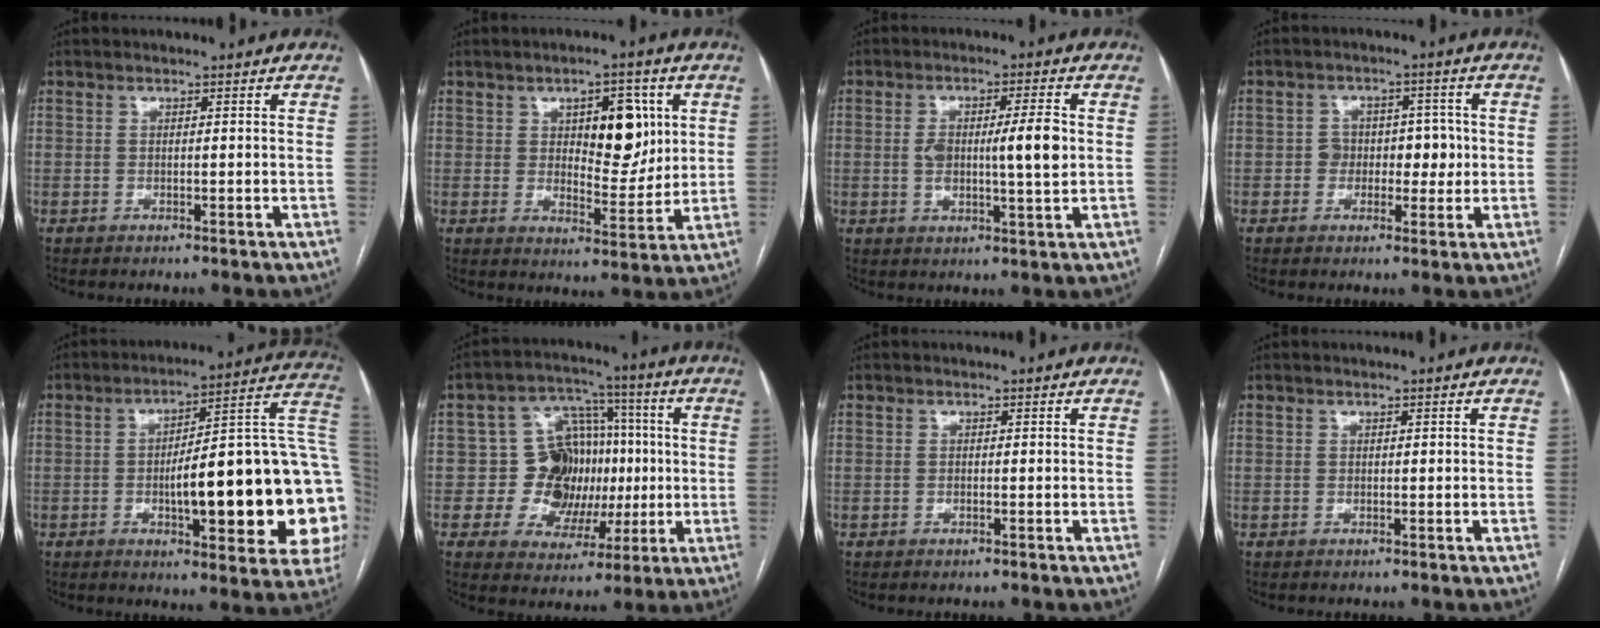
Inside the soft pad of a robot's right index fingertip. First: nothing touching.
{"total": 9.4, "force": [3.0, 4.1, 8.0], "torque": [-0.106, 0.007, 0.049]}
{"total": 8.2, "force": [0.5, 1.5, 8.0], "torque": [-0.137, 0.007, 0.011]}
{"total": 5.3, "force": [-0.3, 4.1, 3.2], "torque": [-0.027, 0.022, -0.002]}
{"total": 26.7, "force": [-2.9, 5.3, 26.0], "torque": [-0.267, 0.029, -0.036]}
{"total": 12.2, "force": [0.0, 10.4, 6.4], "torque": [-0.087, 0.039, 0.015]}
{"total": 0.0}
{"total": 0.0}